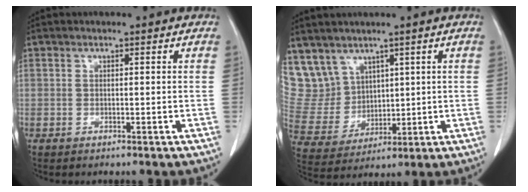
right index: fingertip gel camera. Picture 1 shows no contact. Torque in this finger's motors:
{"motor_torque": [-0.24, 0.51, 0.00, 0.00]}